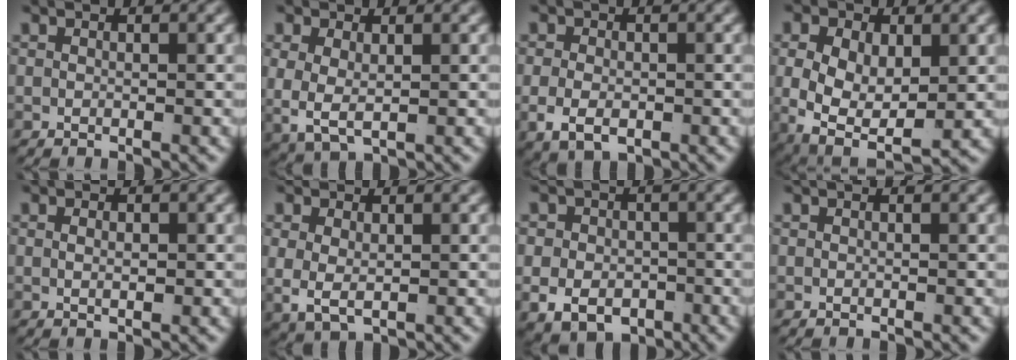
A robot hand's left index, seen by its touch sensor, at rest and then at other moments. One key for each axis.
{"total": 5.0, "fx": 0.0, "fy": 4.1, "fz": 2.9, "tx": -0.086, "ty": -0.020, "tz": 0.009}
{"total": 3.6, "fx": -1.1, "fy": 2.5, "fz": 2.4, "tx": -0.049, "ty": -0.022, "tz": -0.003}
{"total": 11.1, "fx": -3.0, "fy": 9.0, "fz": 5.8, "tx": -0.151, "ty": -0.064, "tz": -0.033}
{"total": 0.9, "fx": 0.0, "fy": 0.0, "fz": 0.9, "tx": -0.014, "ty": -0.008, "tz": 0.005}
{"total": 3.8, "fx": 0.0, "fy": 2.9, "fz": 2.4, "tx": -0.071, "ty": -0.024, "tz": 0.017}
{"total": 6.3, "fx": -2.7, "fy": 5.1, "fz": 2.5, "tx": -0.036, "ty": -0.026, "tz": -0.037}
{"total": 0.0}